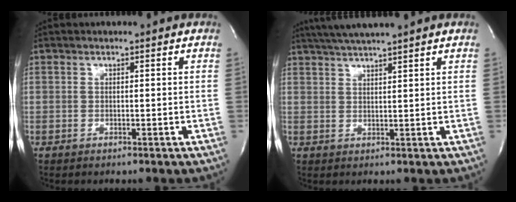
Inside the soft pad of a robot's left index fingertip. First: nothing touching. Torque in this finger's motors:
{"motor_torque": [0.20, -0.15, 0.21, 0.06]}